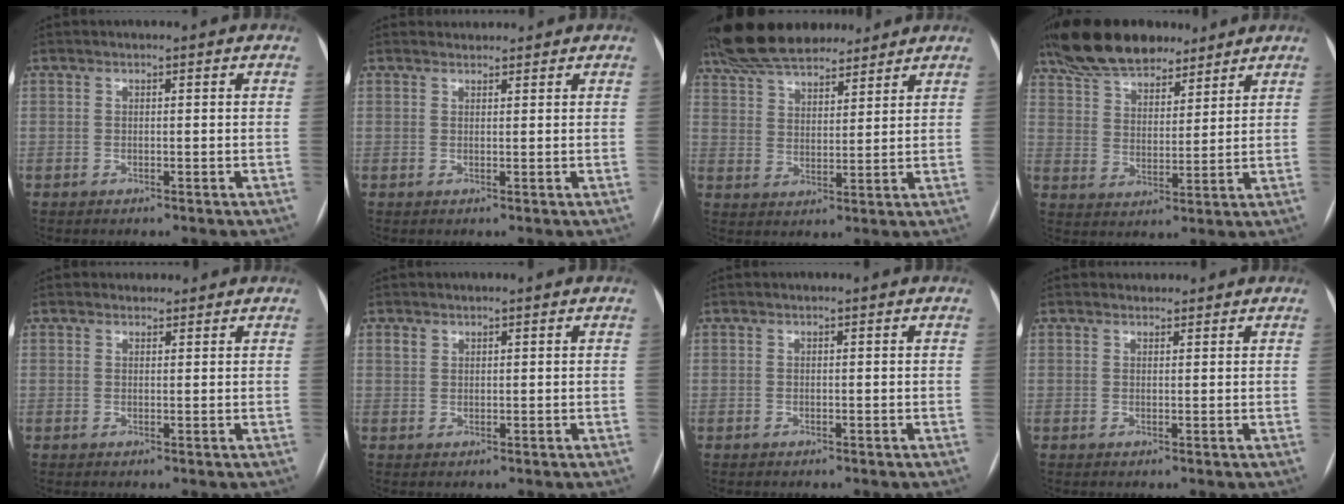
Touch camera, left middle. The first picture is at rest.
{"total": 1.5, "force": [1.5, 0.3, -0.2], "torque": [-0.004, 0.011, 0.027]}
{"total": 16.7, "force": [14.1, 5.1, 7.2], "torque": [-0.144, 0.041, 0.241]}
{"total": 15.3, "force": [12.4, 5.7, 6.9], "torque": [-0.134, 0.036, 0.219]}
{"total": 1.5, "force": [1.3, 0.7, -0.2], "torque": [0.002, 0.006, 0.018]}
{"total": 1.1, "force": [0.8, 0.8, 0.2], "torque": [-0.002, 0.006, 0.016]}
{"total": 0.0}
{"total": 1.7, "force": [1.5, 0.6, -0.1], "torque": [-0.001, 0.010, 0.024]}